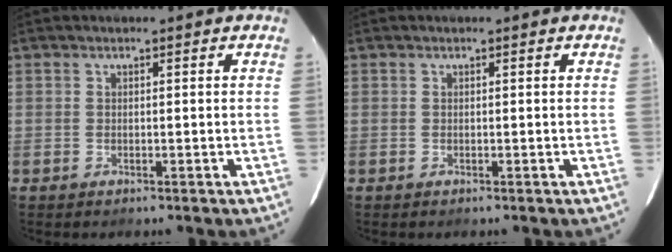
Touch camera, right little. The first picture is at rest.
{"total": 0.0}